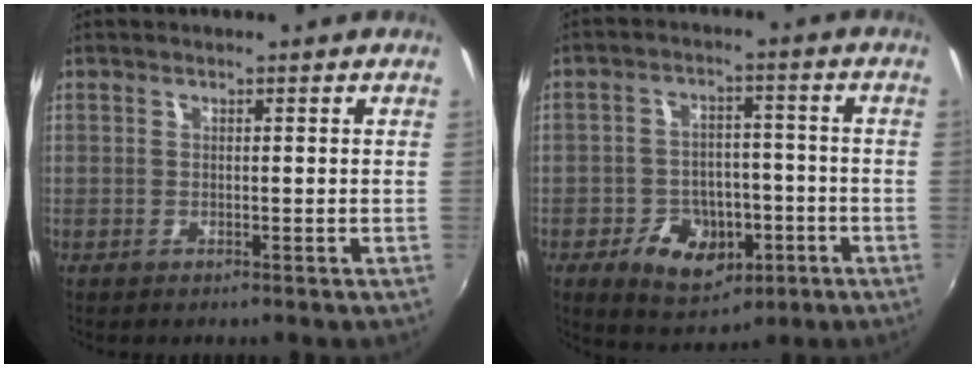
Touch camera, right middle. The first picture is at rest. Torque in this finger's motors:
{"motor_torque": [0.79, -0.88, 0.14, 0.02]}